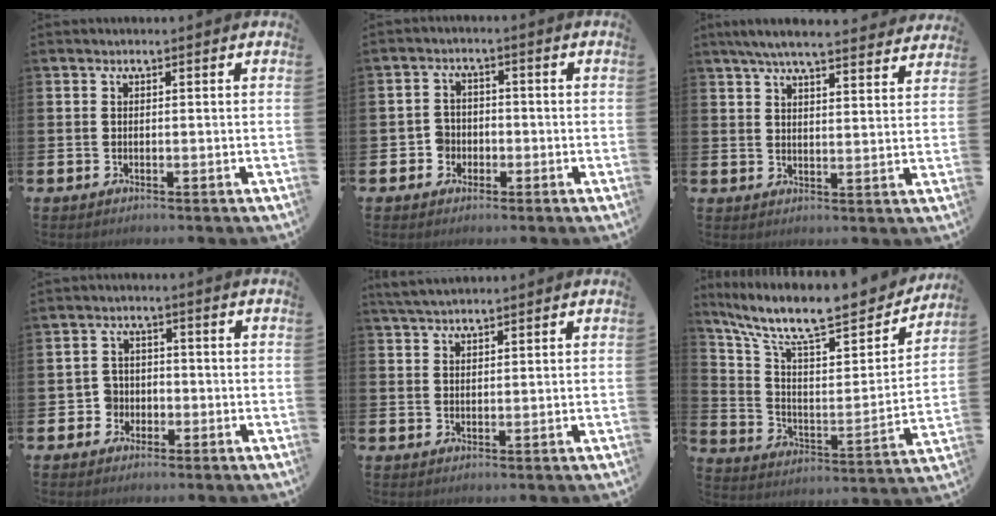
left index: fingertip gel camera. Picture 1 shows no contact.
{"total": 3.0, "force": [-1.4, 2.6, 0.4], "torque": [-0.013, 0.005, -0.034]}
{"total": 6.2, "force": [5.9, 0.5, 2.0], "torque": [-0.042, -0.030, 0.102]}
{"total": 3.3, "force": [-1.5, 2.9, 0.5], "torque": [-0.024, 0.009, -0.033]}
{"total": 3.3, "force": [3.0, 0.7, 1.0], "torque": [-0.023, -0.007, 0.056]}
{"total": 11.3, "force": [9.4, 3.0, 5.6], "torque": [-0.124, -0.073, 0.155]}